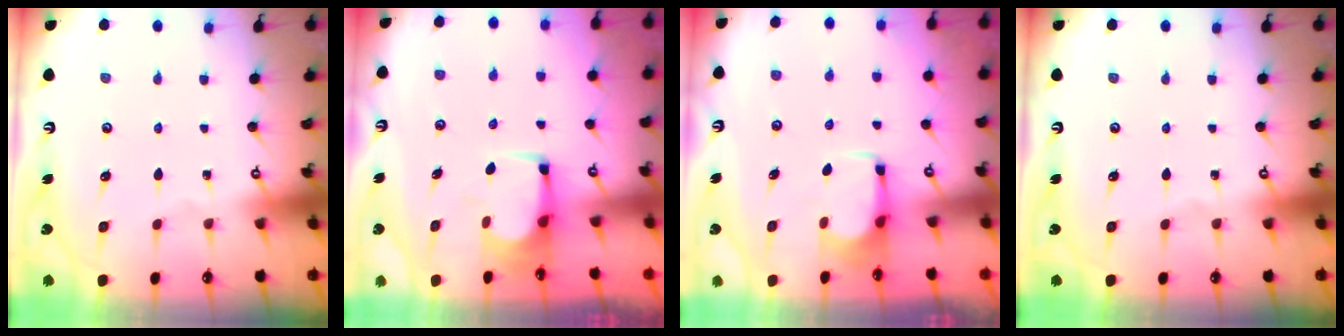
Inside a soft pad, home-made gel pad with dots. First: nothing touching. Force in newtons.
{"total": 1.8, "press": 1.7, "slide": 0.3}
{"total": 2.8, "press": 2.8, "slide": 0.5}
{"total": 0.0}